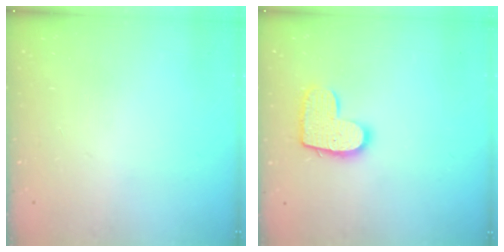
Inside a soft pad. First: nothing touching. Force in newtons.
{"total": 12.0, "press": 12.0, "slide": 0.8}